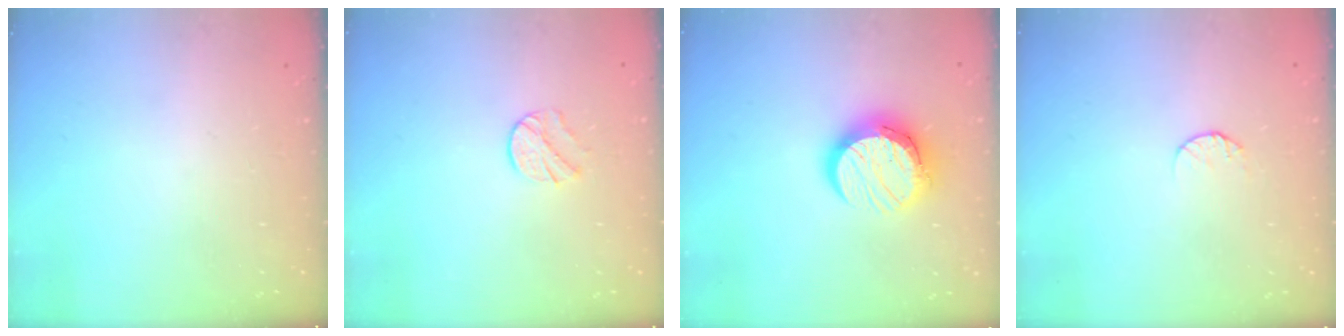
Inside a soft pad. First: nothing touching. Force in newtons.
{"total": 6.1, "press": 6.0, "slide": 0.7}
{"total": 12.4, "press": 12.4, "slide": 0.9}
{"total": 5.4, "press": 5.4, "slide": 0.5}